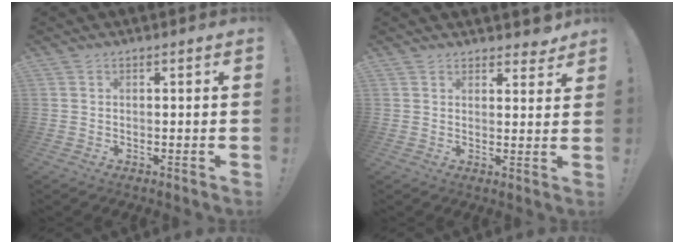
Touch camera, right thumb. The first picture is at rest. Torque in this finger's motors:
{"motor_torque": [-0.21, 0.21, -0.01, 0.06, -0.01]}